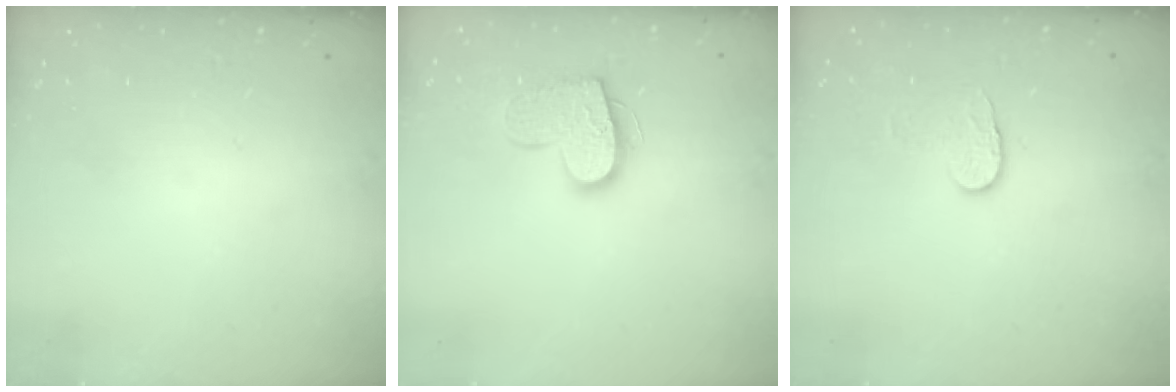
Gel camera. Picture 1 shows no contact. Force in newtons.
{"total": 13.3, "press": 13.3, "slide": 0.9}
{"total": 5.0, "press": 4.9, "slide": 0.5}